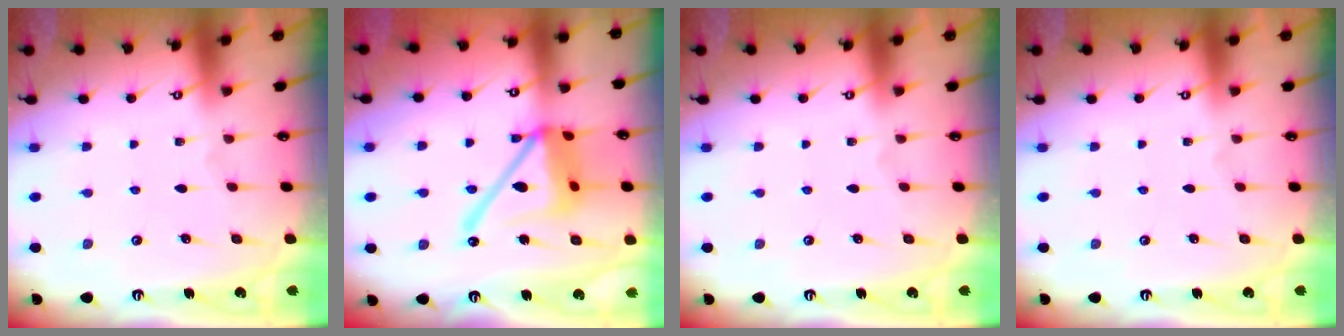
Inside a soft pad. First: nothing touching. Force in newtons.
{"total": 17.6, "press": 17.5, "slide": 1.8}
{"total": 0.0}
{"total": 0.0}